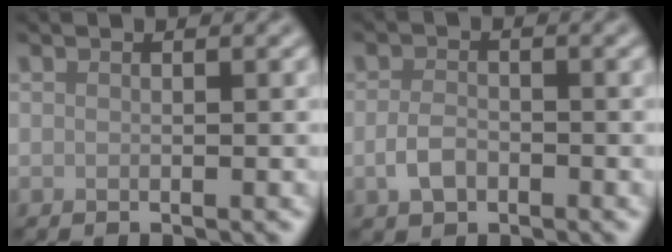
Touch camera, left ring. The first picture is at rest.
{"total": 2.3, "force": [-0.8, 1.6, 1.4], "torque": [-0.031, -0.001, -0.021]}